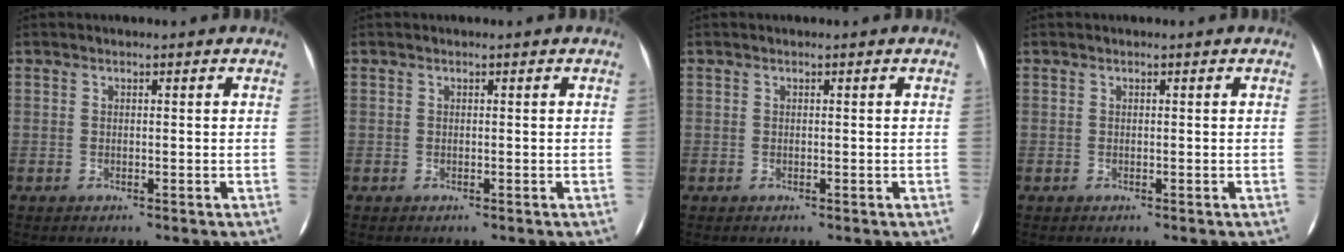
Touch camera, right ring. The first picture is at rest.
{"total": 0.0}
{"total": 0.0}
{"total": 0.0}